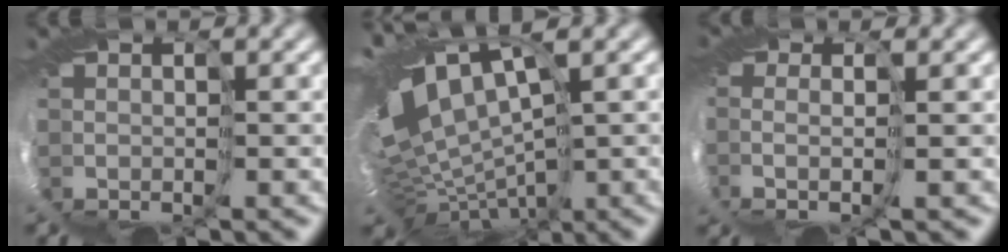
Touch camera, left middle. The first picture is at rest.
{"total": 10.1, "force": [2.0, 5.3, 8.3], "torque": [-0.167, -0.005, 0.075]}
{"total": 1.6, "force": [-0.3, -0.3, 1.6], "torque": [-0.069, -0.013, 0.001]}